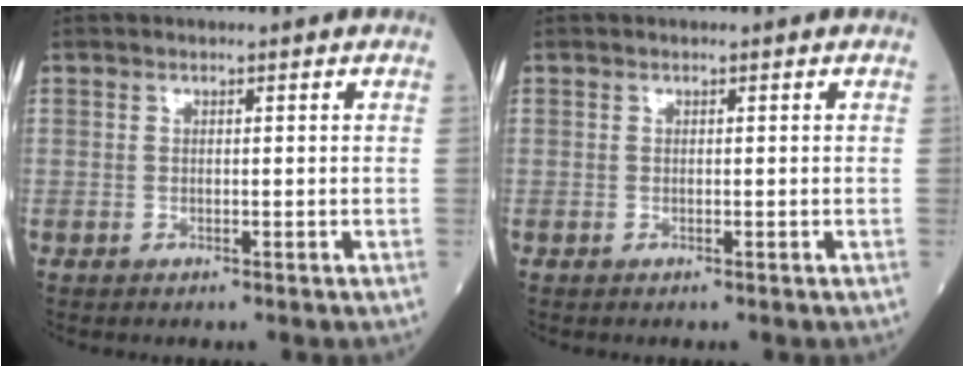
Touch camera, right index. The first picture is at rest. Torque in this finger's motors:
{"motor_torque": [0.00, 0.00, 0.00, 0.00]}